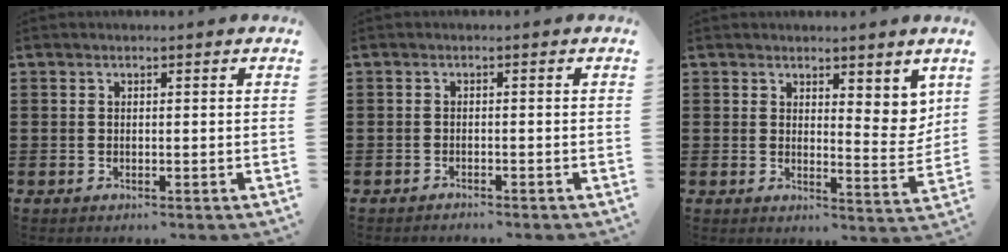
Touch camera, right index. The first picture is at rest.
{"total": 0.9, "force": [-0.9, 0.0, 0.0], "torque": [-0.003, 0.002, -0.020]}
{"total": 4.3, "force": [3.3, 1.8, 2.1], "torque": [-0.024, -0.013, 0.057]}